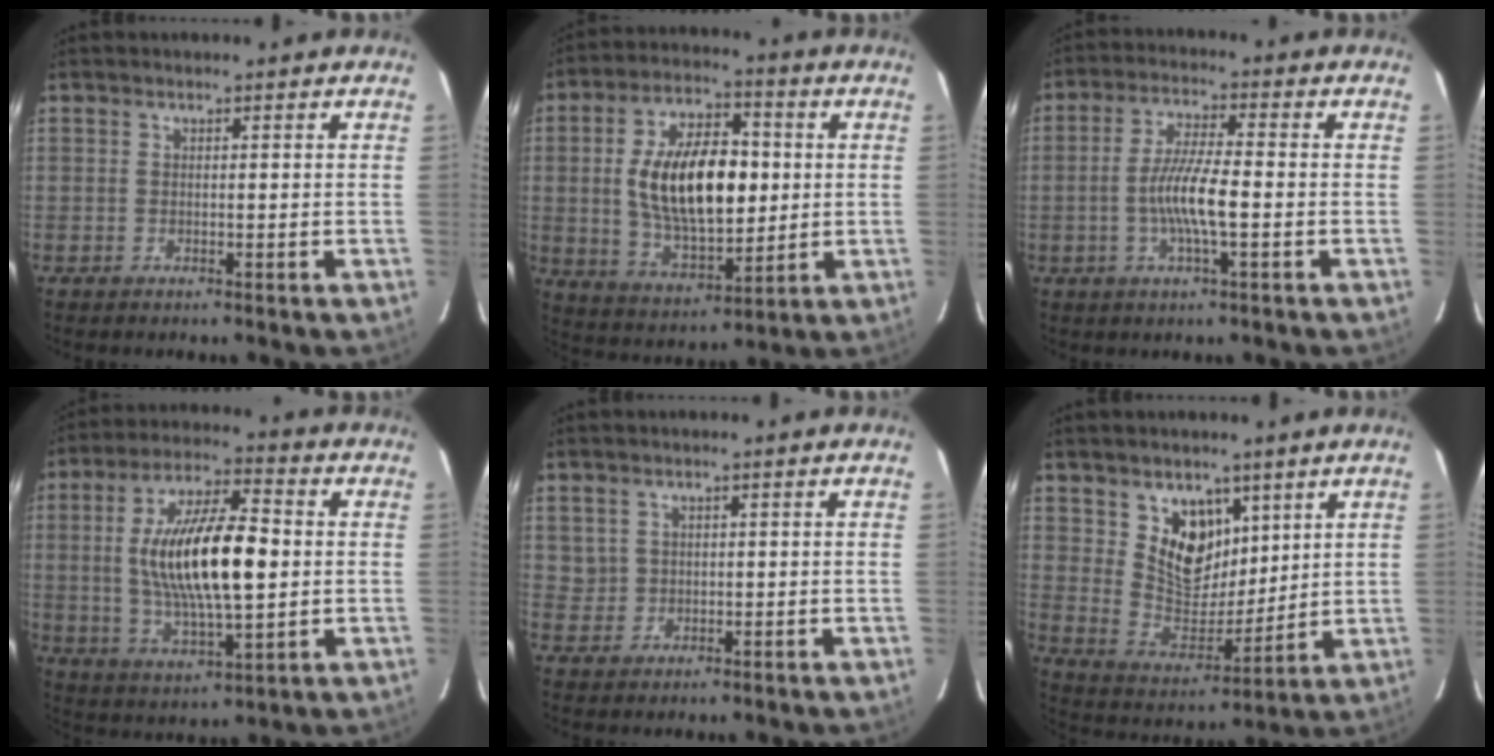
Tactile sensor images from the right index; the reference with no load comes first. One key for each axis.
{"total": 18.3, "fx": 1.3, "fy": 9.1, "fz": 15.9, "tx": -0.284, "ty": 0.014, "tz": 0.035}
{"total": 7.9, "fx": -1.8, "fy": 1.0, "fz": 7.6, "tx": -0.149, "ty": 0.000, "tz": -0.036}
{"total": 18.0, "fx": 0.8, "fy": 6.0, "fz": 17.0, "tx": -0.312, "ty": 0.006, "tz": 0.019}
{"total": 2.2, "fx": 0.8, "fy": 2.0, "fz": 0.0, "tx": 0.003, "ty": 0.009, "tz": 0.018}
{"total": 10.9, "fx": 5.9, "fy": 7.4, "fz": 5.4, "tx": -0.093, "ty": -0.012, "tz": 0.122}